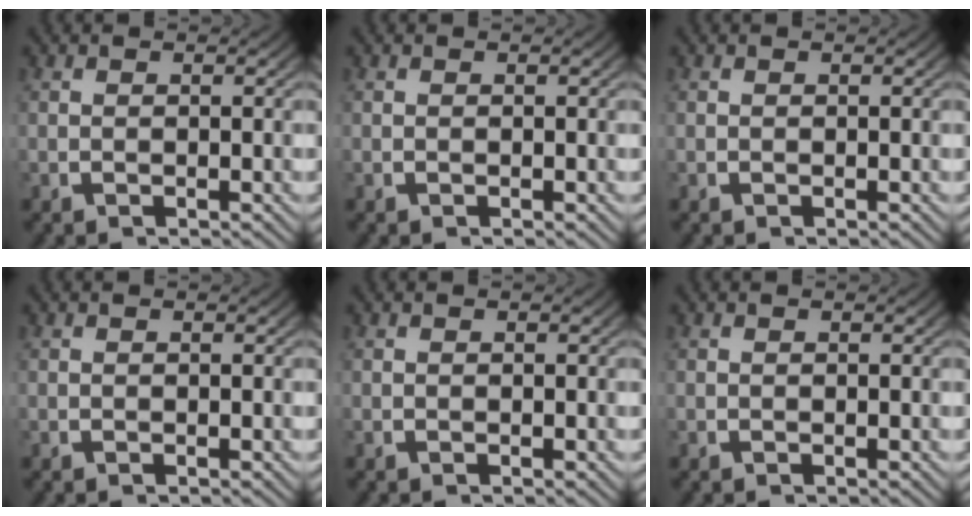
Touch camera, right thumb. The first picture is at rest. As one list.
[{"total": 0.0}, {"total": 0.0}, {"total": 0.0}, {"total": 0.0}, {"total": 0.0}]